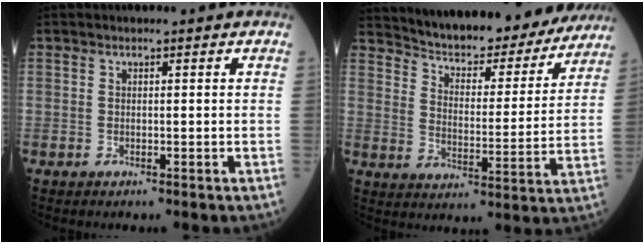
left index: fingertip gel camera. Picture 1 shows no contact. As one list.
[{"total": 20.4, "force": [18.9, 4.4, 6.2], "torque": [-0.083, -0.021, 0.254]}]